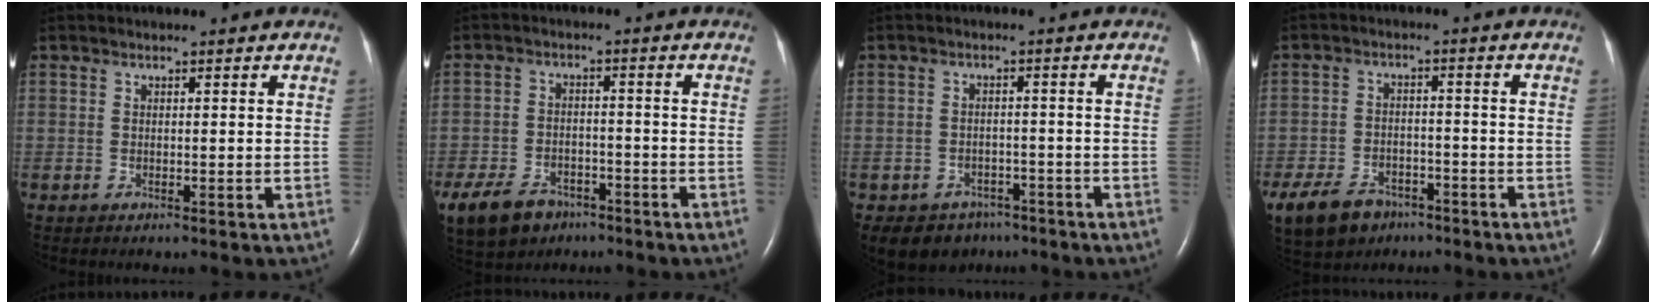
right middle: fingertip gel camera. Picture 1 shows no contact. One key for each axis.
{"total": 11.6, "fx": -7.3, "fy": 7.3, "fz": 5.2, "tx": -0.127, "ty": -0.003, "tz": -0.118}
{"total": 6.2, "fx": -4.4, "fy": 4.3, "fz": 0.7, "tx": -0.008, "ty": 0.010, "tz": -0.061}
{"total": 11.7, "fx": -7.6, "fy": 7.3, "fz": 5.2, "tx": -0.126, "ty": -0.004, "tz": -0.122}